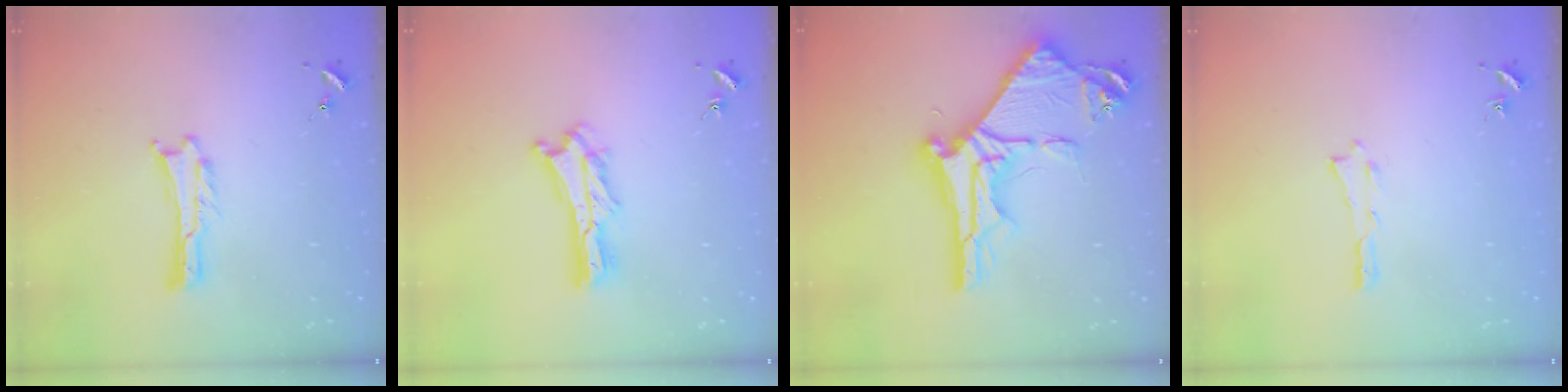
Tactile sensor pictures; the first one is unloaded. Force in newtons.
{"total": 3.5, "press": 3.5, "slide": 0.3}
{"total": 10.7, "press": 10.6, "slide": 1.2}
{"total": 0.0}